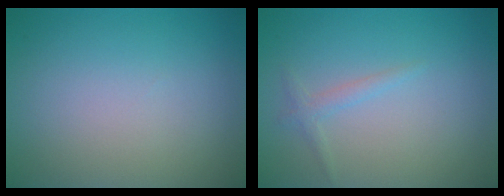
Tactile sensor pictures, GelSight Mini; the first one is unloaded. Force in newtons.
{"total": 1.1, "press": 1.1, "slide": 0.1}